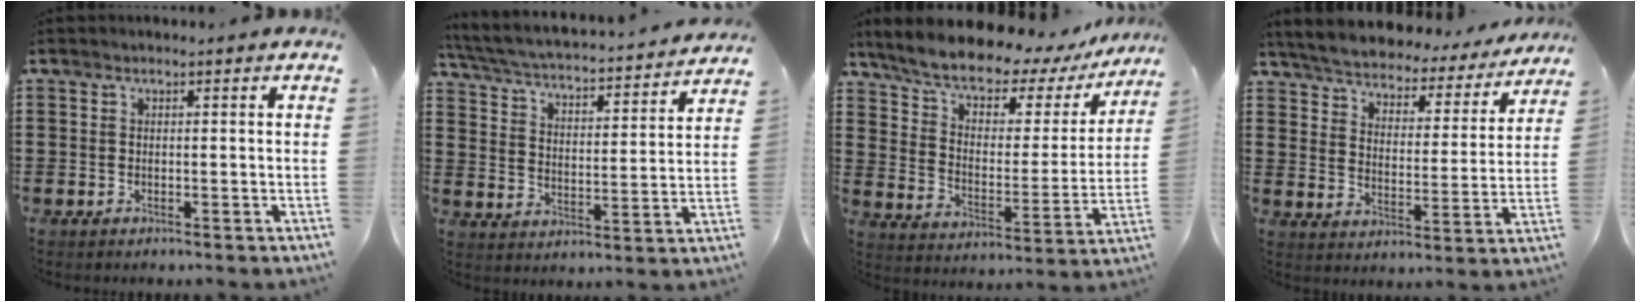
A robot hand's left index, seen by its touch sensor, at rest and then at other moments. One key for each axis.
{"total": 3.4, "fx": 3.2, "fy": -0.2, "fz": 1.1, "tx": -0.041, "ty": -0.033, "tz": 0.044}
{"total": 7.7, "fx": 6.6, "fy": 2.3, "fz": 3.3, "tx": -0.089, "ty": -0.047, "tz": 0.108}
{"total": 4.2, "fx": 4.2, "fy": 0.3, "fz": 0.2, "tx": -0.033, "ty": -0.035, "tz": 0.065}